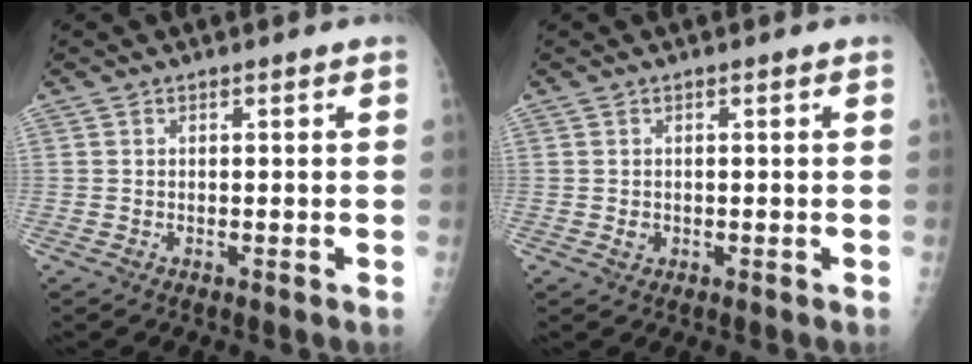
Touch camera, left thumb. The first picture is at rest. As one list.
[{"total": 1.1, "force": [-0.1, 0.9, 0.5], "torque": [-0.005, 0.001, 0.002]}]